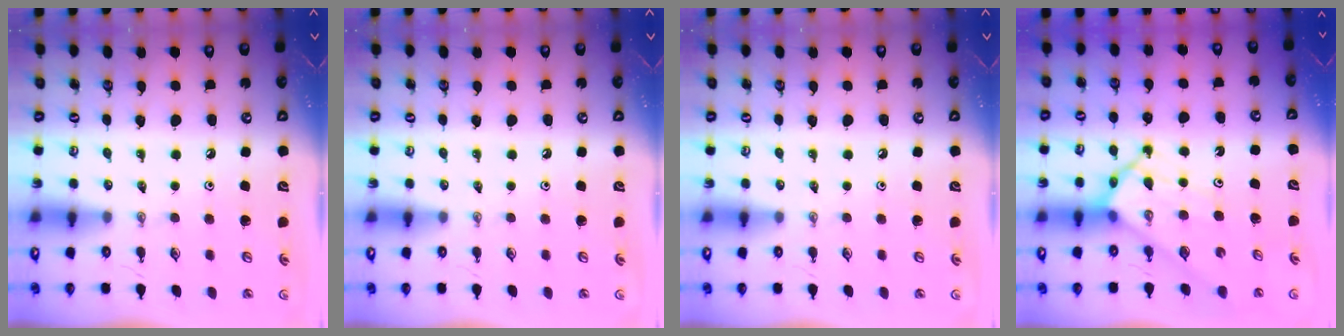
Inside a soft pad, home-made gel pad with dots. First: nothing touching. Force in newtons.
{"total": 0.0}
{"total": 0.0}
{"total": 9.0, "press": 8.9, "slide": 0.9}